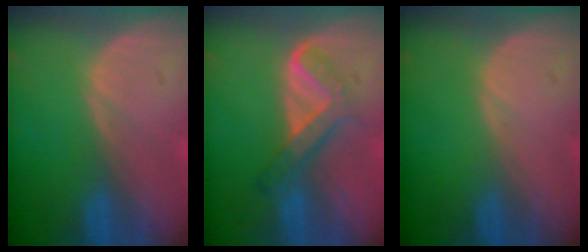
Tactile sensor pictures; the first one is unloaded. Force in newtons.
{"total": 5.3, "press": 5.1, "slide": 1.6}
{"total": 0.0}